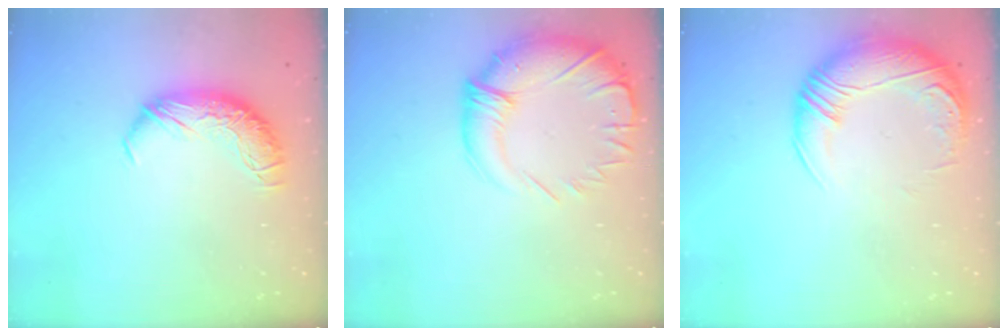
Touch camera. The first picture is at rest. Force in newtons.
{"total": 4.8, "press": 3.1, "slide": 3.6}
{"total": 3.0, "press": 0.1, "slide": 3.0}